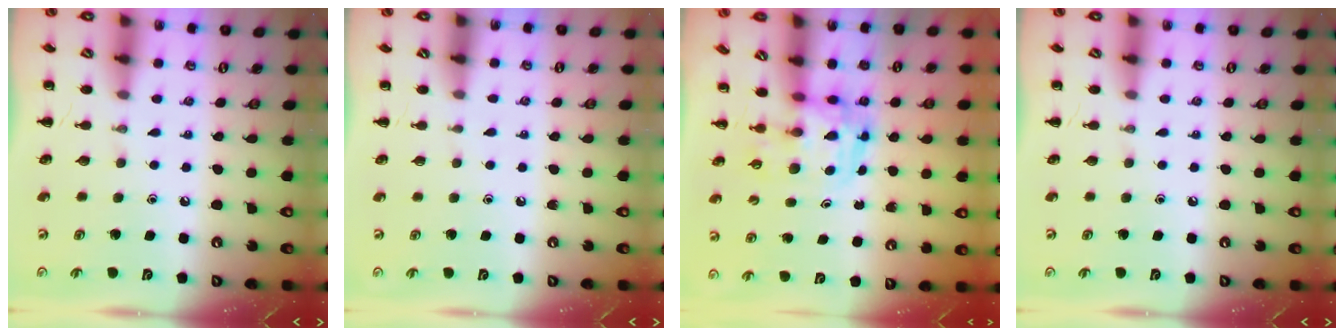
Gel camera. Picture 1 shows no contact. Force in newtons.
{"total": 0.6, "press": 0.6, "slide": 0.2}
{"total": 3.6, "press": 3.5, "slide": 0.6}
{"total": 0.0}